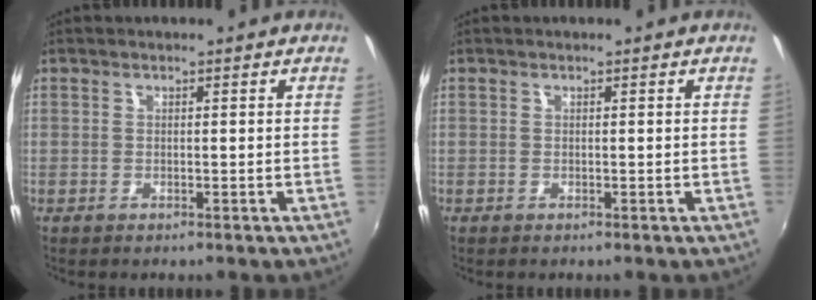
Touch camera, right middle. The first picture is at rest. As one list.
[{"total": 0.0}]